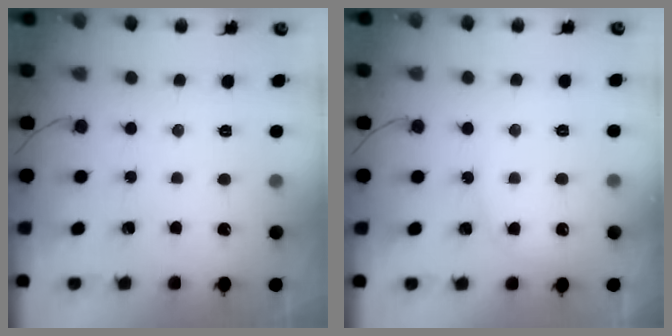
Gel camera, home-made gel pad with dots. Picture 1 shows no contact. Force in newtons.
{"total": 3.4, "press": 3.4, "slide": 0.2}